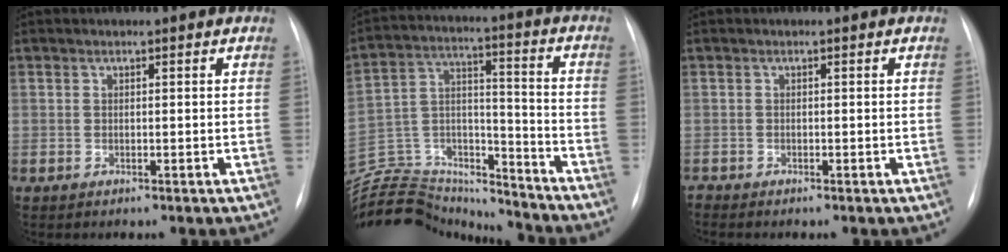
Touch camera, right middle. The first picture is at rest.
{"total": 23.3, "force": [-21.8, 6.2, 5.5], "torque": [-0.156, 0.036, -0.348]}
{"total": 0.5, "force": [-0.5, 0.0, -0.1], "torque": [0.002, -0.001, -0.012]}